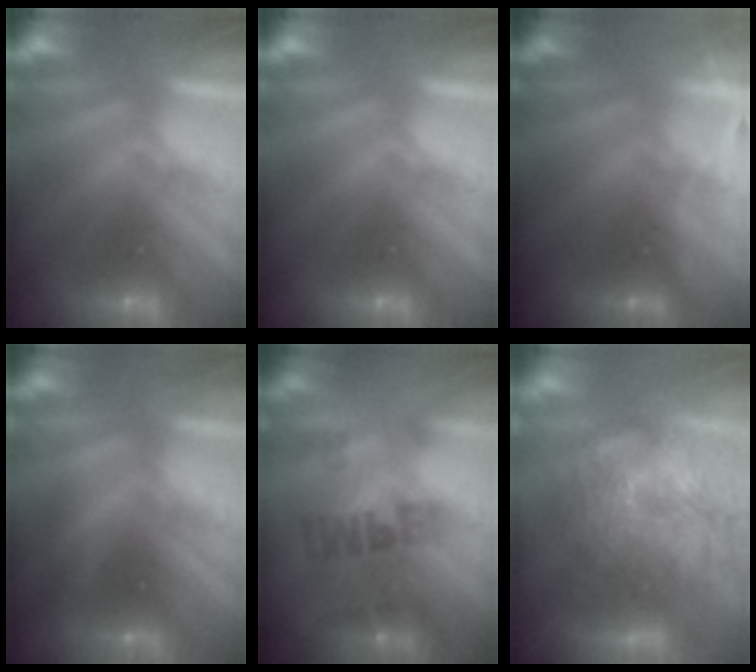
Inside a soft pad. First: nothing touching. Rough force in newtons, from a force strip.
{"total": 0.0}
{"total": 2.9}
{"total": 1.6}
{"total": 2.3}
{"total": 9.9}